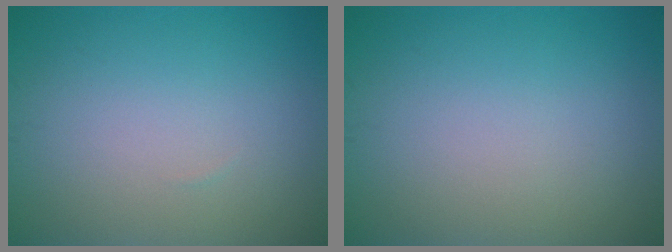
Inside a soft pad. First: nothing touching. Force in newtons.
{"total": 0.0}